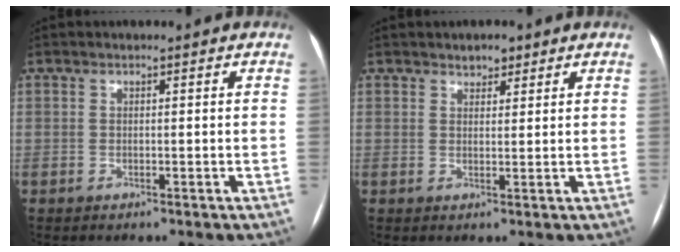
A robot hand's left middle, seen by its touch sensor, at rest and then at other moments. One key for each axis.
{"total": 2.2, "fx": 1.7, "fy": 1.1, "fz": 0.9, "tx": -0.016, "ty": 0.002, "tz": 0.025}